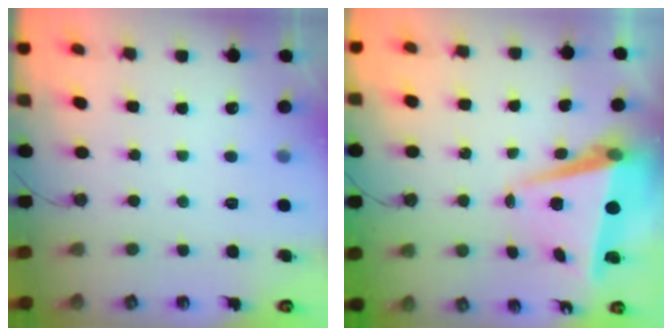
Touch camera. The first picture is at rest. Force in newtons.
{"total": 8.1, "press": 7.9, "slide": 1.8}